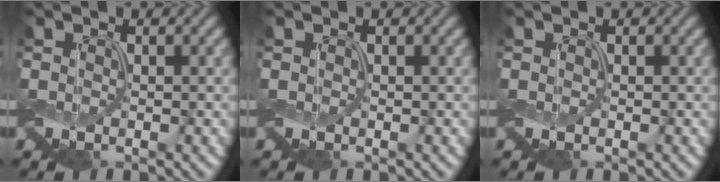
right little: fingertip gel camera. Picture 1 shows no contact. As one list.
[{"total": 0.0}, {"total": 0.0}]